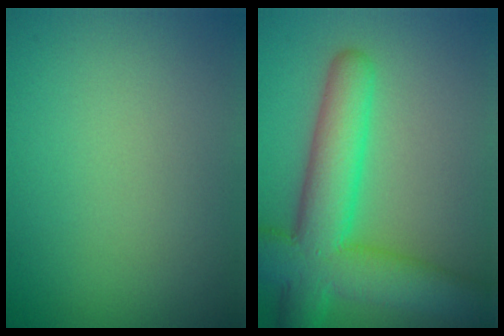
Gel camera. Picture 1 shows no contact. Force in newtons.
{"total": 9.1, "press": 9.1, "slide": 0.3}